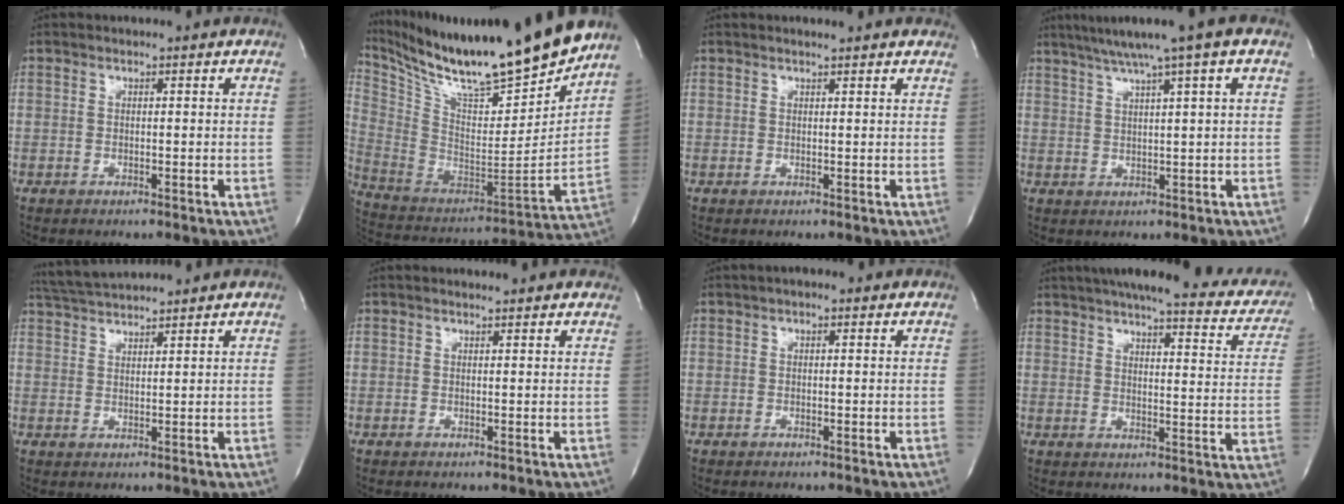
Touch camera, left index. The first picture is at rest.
{"total": 25.3, "force": [21.8, 2.2, 12.6], "torque": [-0.253, -0.055, 0.359]}
{"total": 3.3, "force": [2.9, 0.6, 1.4], "torque": [-0.024, 0.009, 0.029]}
{"total": 8.0, "force": [5.1, -1.0, 6.1], "torque": [-0.099, 0.018, 0.078]}
{"total": 5.9, "force": [5.7, -0.4, 1.5], "torque": [-0.036, 0.025, 0.108]}
{"total": 2.6, "force": [2.4, 0.6, 0.8], "torque": [-0.018, 0.007, 0.023]}
{"total": 1.2, "force": [0.3, 0.7, 0.9], "torque": [-0.018, 0.005, 0.000]}
{"total": 25.6, "force": [21.5, 4.8, 13.1], "torque": [-0.186, -0.021, 0.247]}